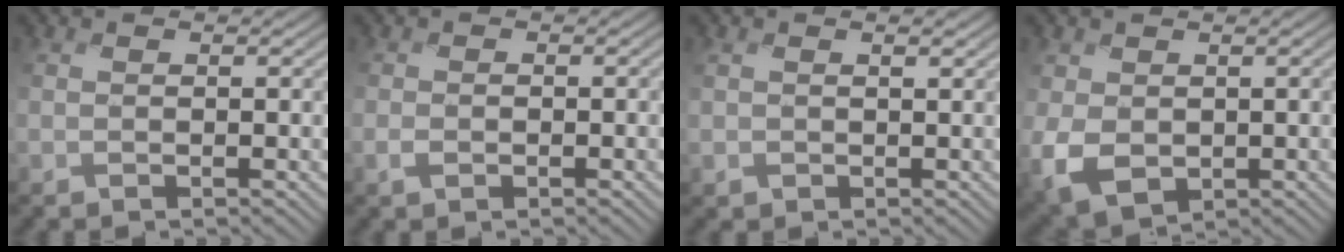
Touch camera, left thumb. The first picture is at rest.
{"total": 1.2, "force": [-0.9, 0.8, 0.4], "torque": [-0.007, -0.003, -0.020]}
{"total": 1.2, "force": [0.4, 0.8, 0.8], "torque": [-0.026, -0.001, 0.006]}
{"total": 5.8, "force": [-0.9, 4.4, 3.7], "torque": [-0.111, -0.022, -0.019]}